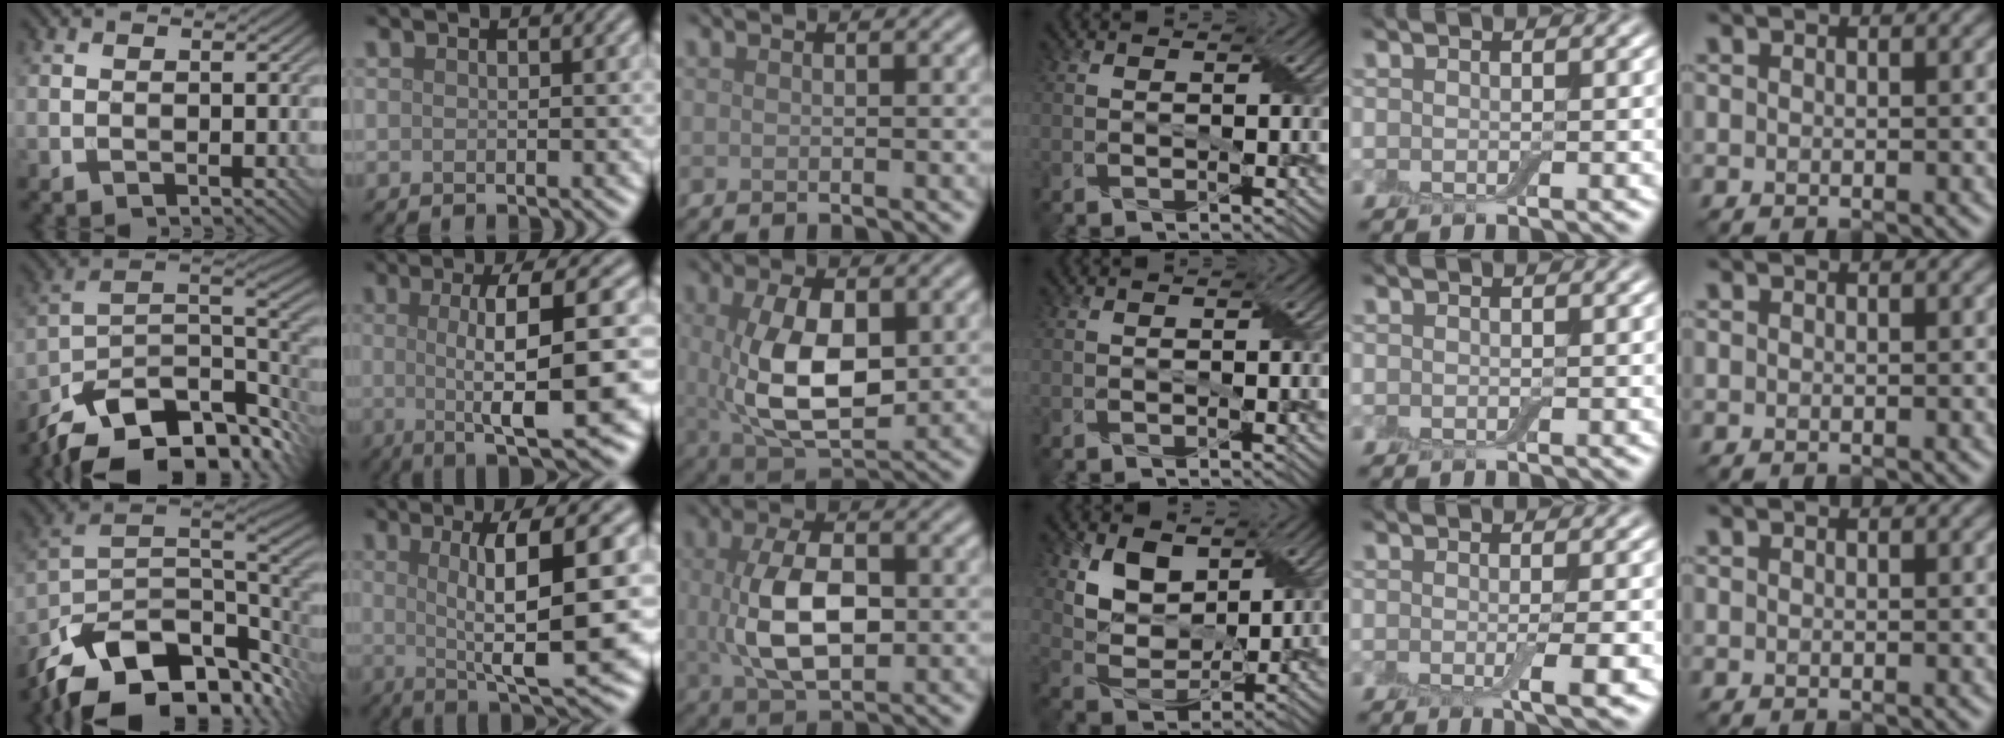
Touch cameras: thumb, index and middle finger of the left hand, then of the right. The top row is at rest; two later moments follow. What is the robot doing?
{"motion": "wrap", "object": "adhesive wrap"}